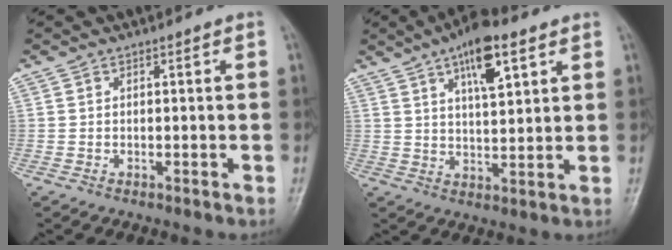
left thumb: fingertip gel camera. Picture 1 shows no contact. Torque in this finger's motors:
{"motor_torque": [1.55, 1.23, 1.10, -0.53, 0.05]}